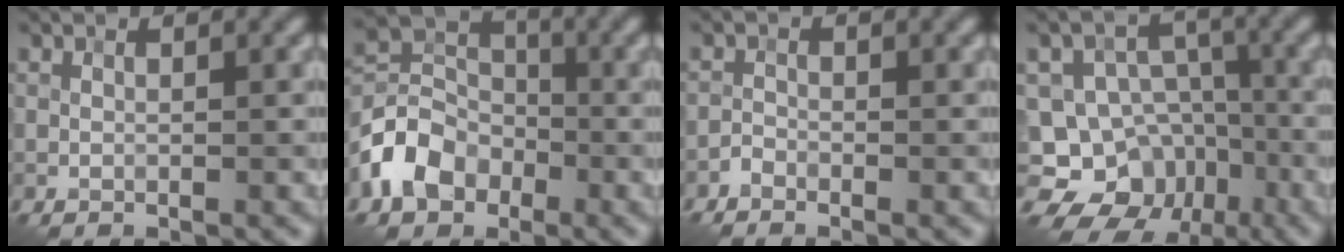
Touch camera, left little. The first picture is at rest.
{"total": 5.6, "force": [-2.7, 4.2, 2.5], "torque": [-0.047, 0.003, -0.066]}
{"total": 0.9, "force": [-0.9, 0.2, 0.2], "torque": [-0.003, 0.005, -0.021]}
{"total": 11.5, "force": [-6.1, 9.0, 3.8], "torque": [-0.055, 0.007, -0.107]}